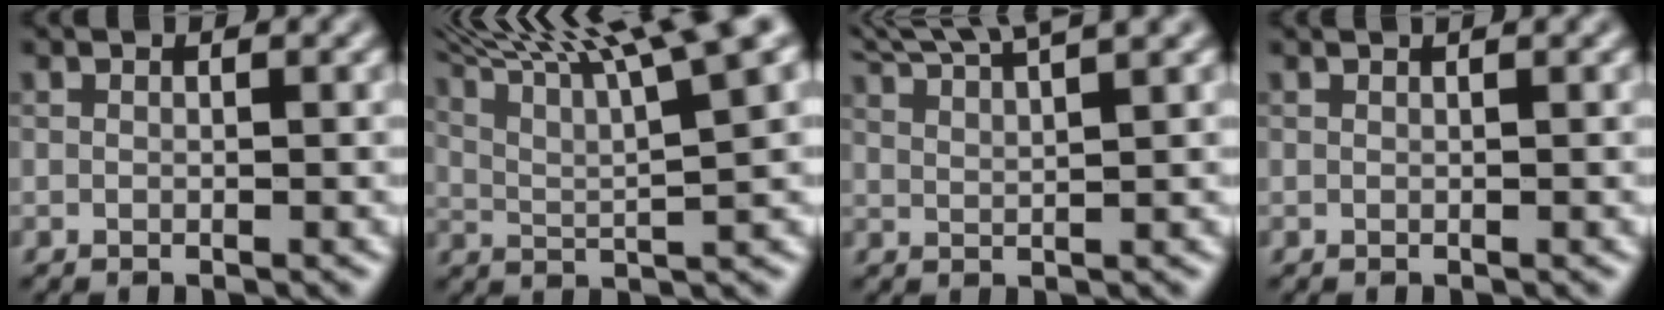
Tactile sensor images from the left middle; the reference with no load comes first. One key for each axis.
{"total": 12.5, "fx": 8.9, "fy": 2.3, "fz": 8.5, "tx": -0.127, "ty": 0.033, "tz": 0.116}
{"total": 7.2, "fx": 6.0, "fy": 1.3, "fz": 3.9, "tx": -0.050, "ty": 0.029, "tz": 0.064}
{"total": 1.1, "fx": 0.7, "fy": 0.4, "fz": 0.7, "tx": -0.005, "ty": -0.002, "tz": 0.002}